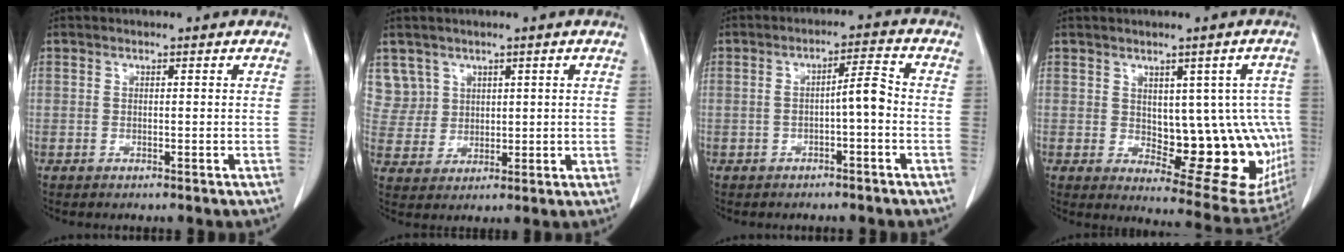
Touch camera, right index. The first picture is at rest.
{"total": 5.8, "force": [3.2, 4.8, -0.5], "torque": [0.020, 0.007, 0.071]}
{"total": 4.1, "force": [-0.9, 0.5, 3.9], "torque": [-0.060, 0.017, -0.011]}
{"total": 14.3, "force": [-0.3, 6.7, 12.7], "torque": [-0.121, 0.008, 0.018]}